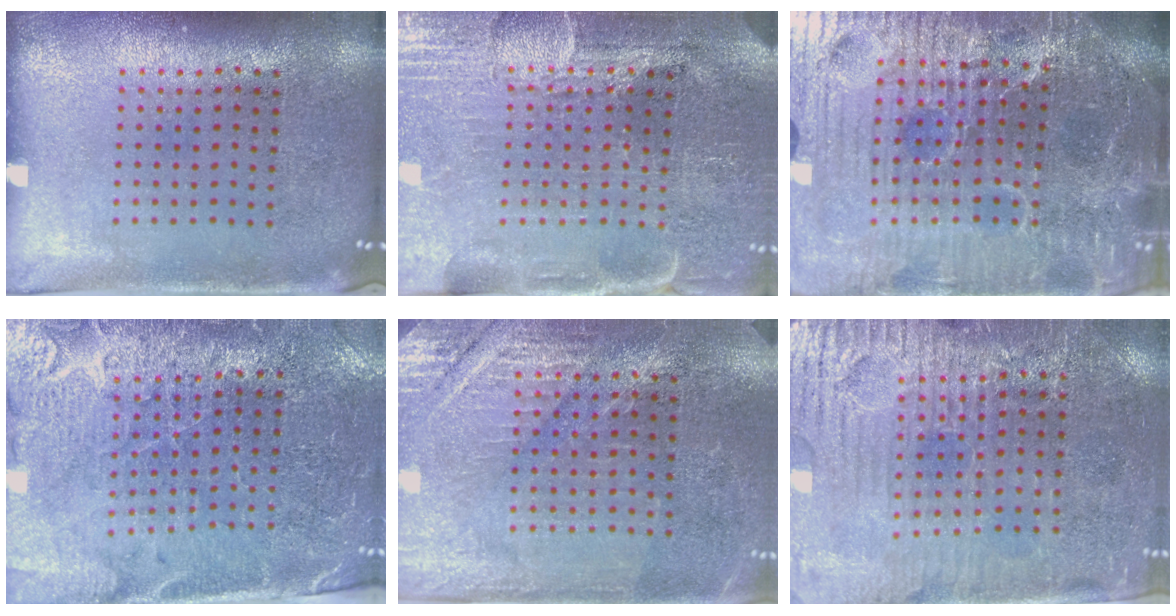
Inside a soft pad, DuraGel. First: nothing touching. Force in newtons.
{"total": 4.0, "press": 3.8, "slide": 1.4}
{"total": 7.3, "press": 6.6, "slide": 3.1}
{"total": 3.3, "press": 3.2, "slide": 0.8}
{"total": 2.9, "press": 2.9, "slide": 0.3}
{"total": 3.7, "press": 3.5, "slide": 1.4}